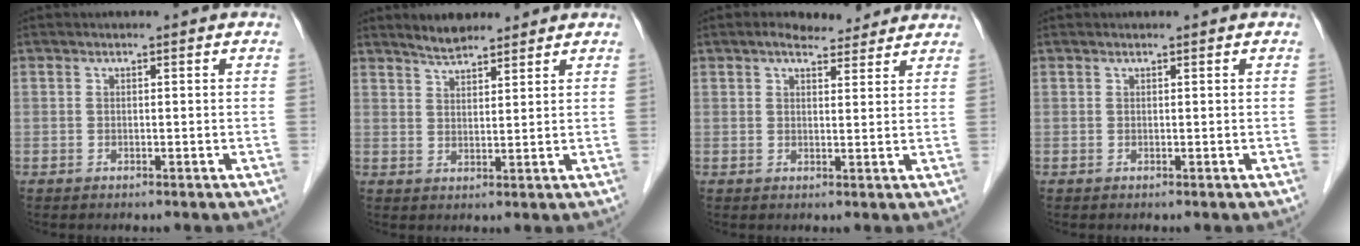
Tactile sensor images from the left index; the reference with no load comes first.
{"total": 4.5, "force": [4.1, 1.2, 1.5], "torque": [-0.034, 0.011, 0.074]}
{"total": 5.4, "force": [4.6, 1.7, 2.1], "torque": [-0.034, 0.022, 0.066]}
{"total": 0.0}